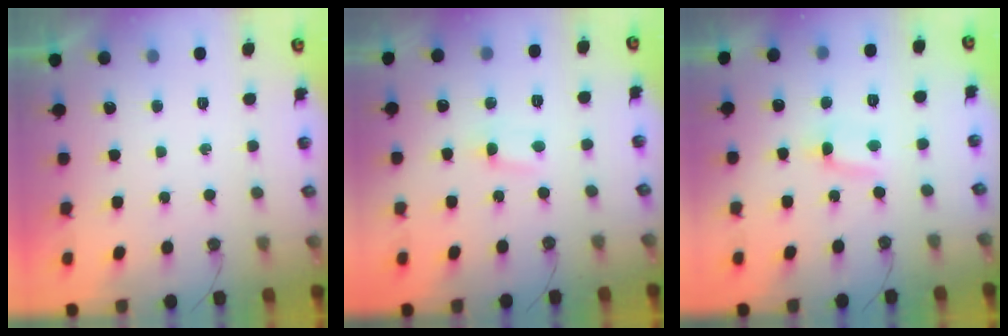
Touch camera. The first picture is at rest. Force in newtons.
{"total": 0.8, "press": 0.8, "slide": 0.1}
{"total": 1.5, "press": 1.5, "slide": 0.3}